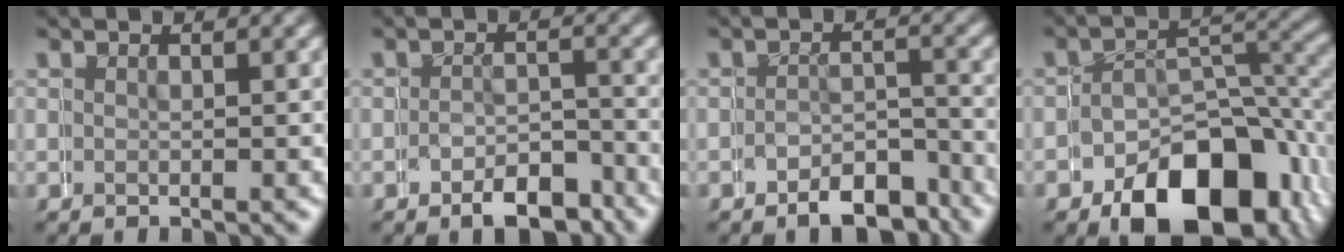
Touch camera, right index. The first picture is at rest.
{"total": 4.4, "force": [-3.8, 2.1, 0.9], "torque": [0.000, -0.006, -0.064]}
{"total": 5.0, "force": [-4.7, 1.8, 0.4], "torque": [0.010, -0.006, -0.075]}
{"total": 8.1, "force": [-4.9, 4.4, 4.7], "torque": [-0.050, -0.015, -0.074]}